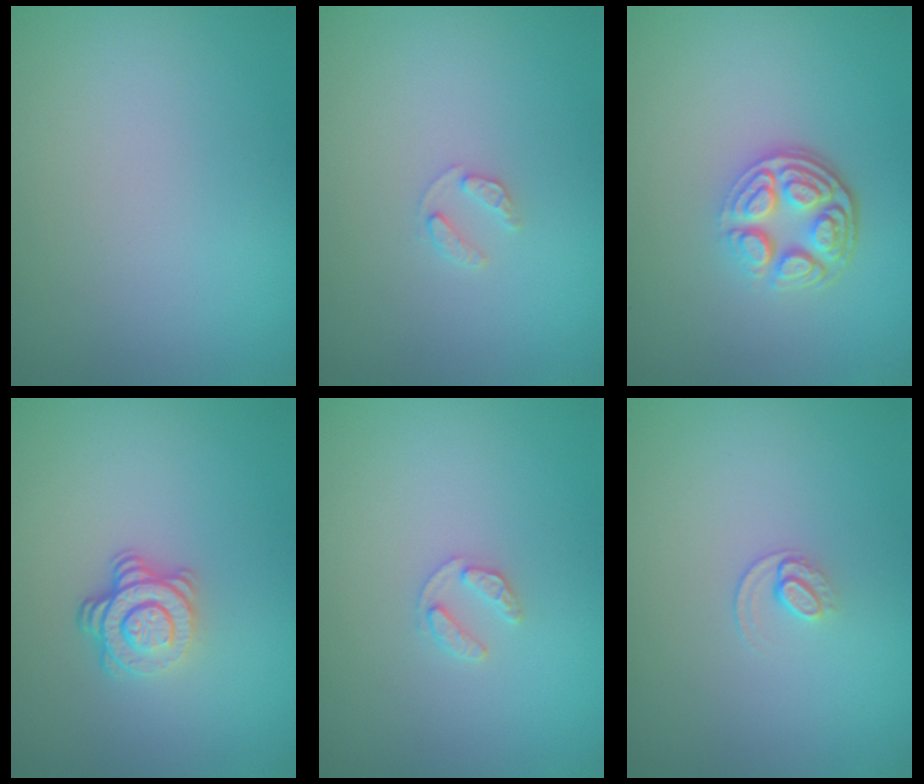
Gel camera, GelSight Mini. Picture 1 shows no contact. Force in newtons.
{"total": 1.1, "press": 1.1, "slide": 0.2}
{"total": 4.6, "press": 3.3, "slide": 3.2}
{"total": 3.7, "press": 2.6, "slide": 2.7}
{"total": 1.3, "press": 1.3, "slide": 0.2}
{"total": 1.0, "press": 0.6, "slide": 0.8}